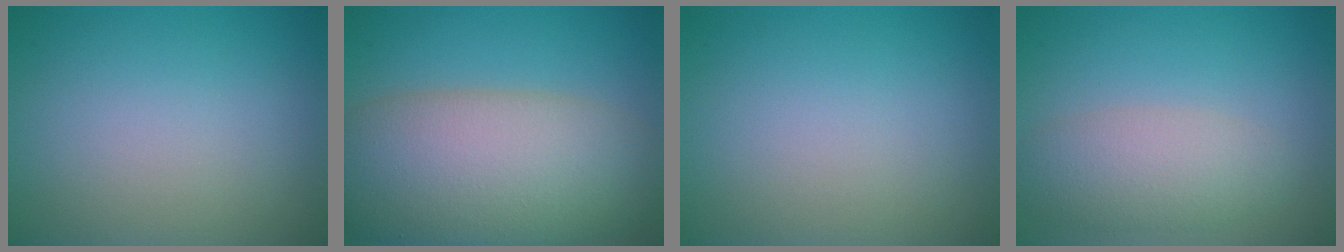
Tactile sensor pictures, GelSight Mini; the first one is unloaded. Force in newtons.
{"total": 11.8, "press": 11.7, "slide": 0.7}
{"total": 0.0}
{"total": 4.0, "press": 4.0, "slide": 0.2}